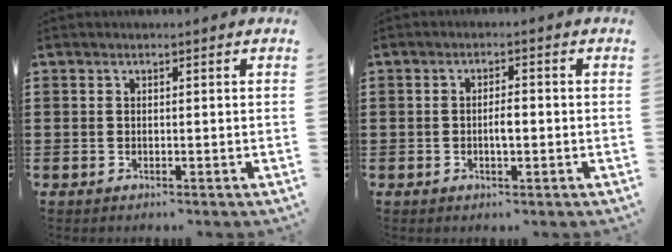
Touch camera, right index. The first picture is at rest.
{"total": 2.5, "force": [-0.4, 0.8, 2.4], "torque": [-0.044, 0.003, -0.008]}